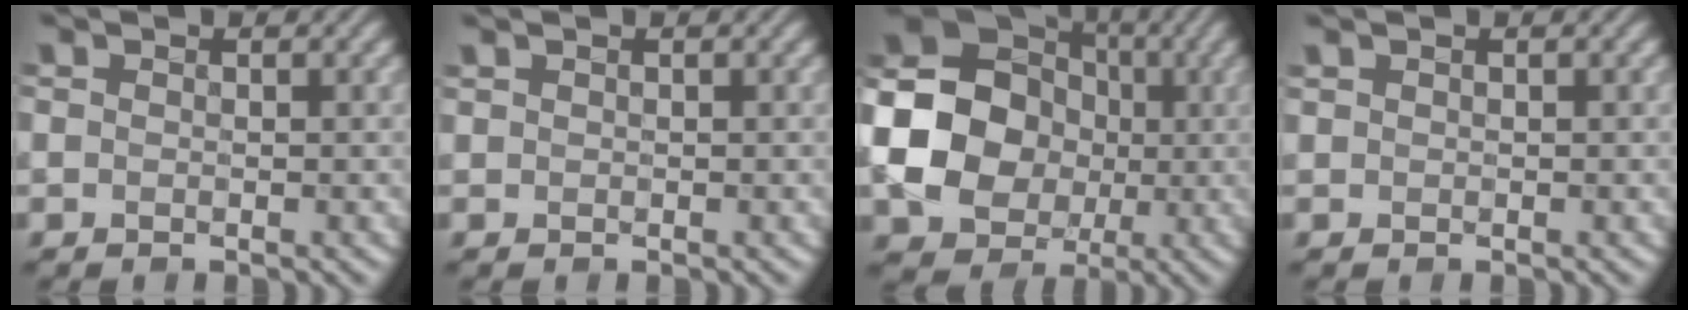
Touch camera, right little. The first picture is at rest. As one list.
[{"total": 0.0}, {"total": 14.0, "force": [-1.0, 12.2, 6.8], "torque": [-0.152, 0.001, -0.042]}, {"total": 0.0}]